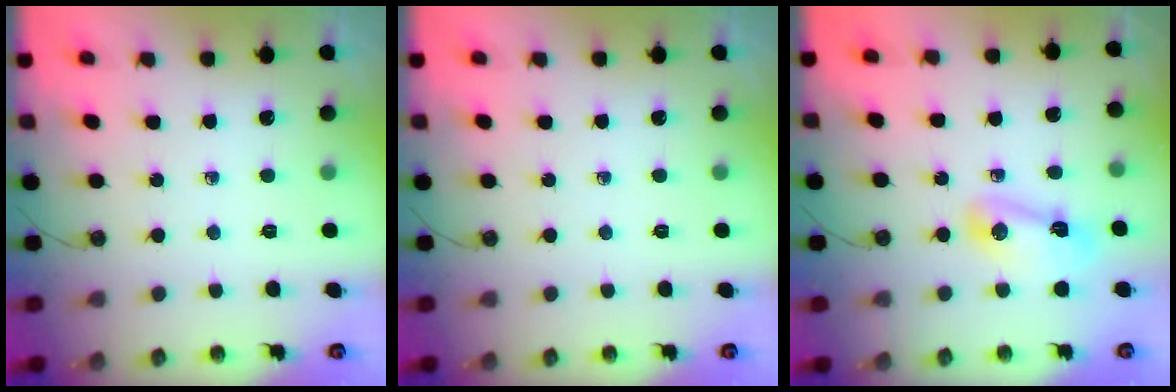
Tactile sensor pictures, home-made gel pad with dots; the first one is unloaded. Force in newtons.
{"total": 0.0}
{"total": 6.1, "press": 6.1, "slide": 0.4}